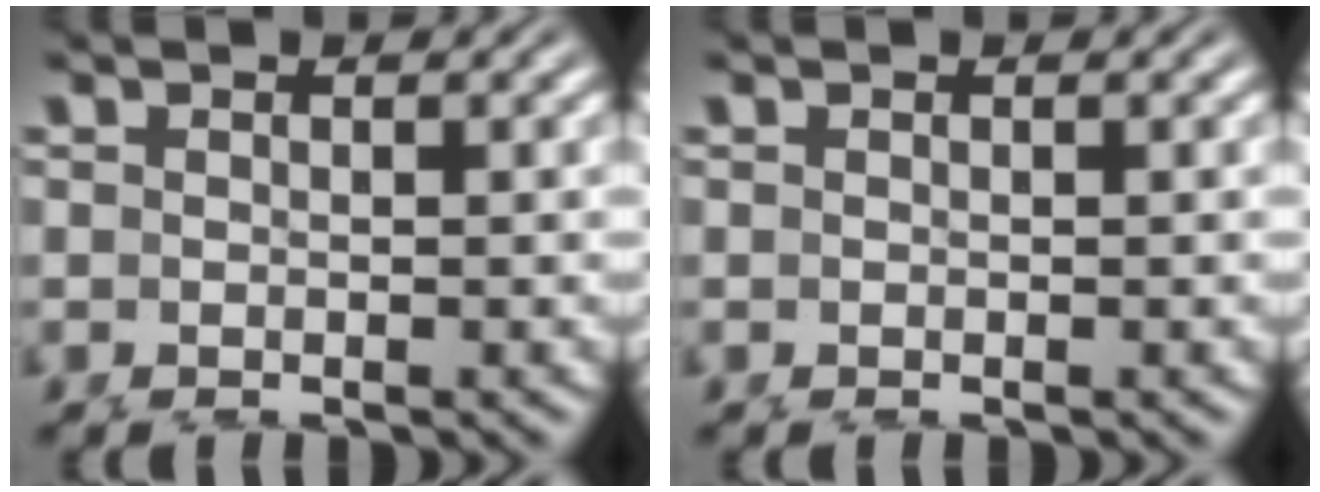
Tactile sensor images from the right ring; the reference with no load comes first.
{"total": 0.0}